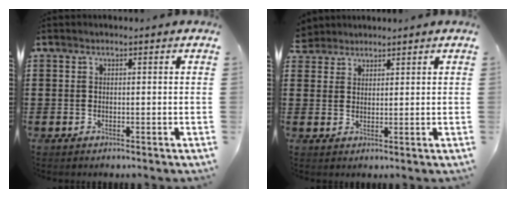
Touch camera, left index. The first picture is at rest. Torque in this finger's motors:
{"motor_torque": [0.01, 0.00, 0.00, -0.01]}